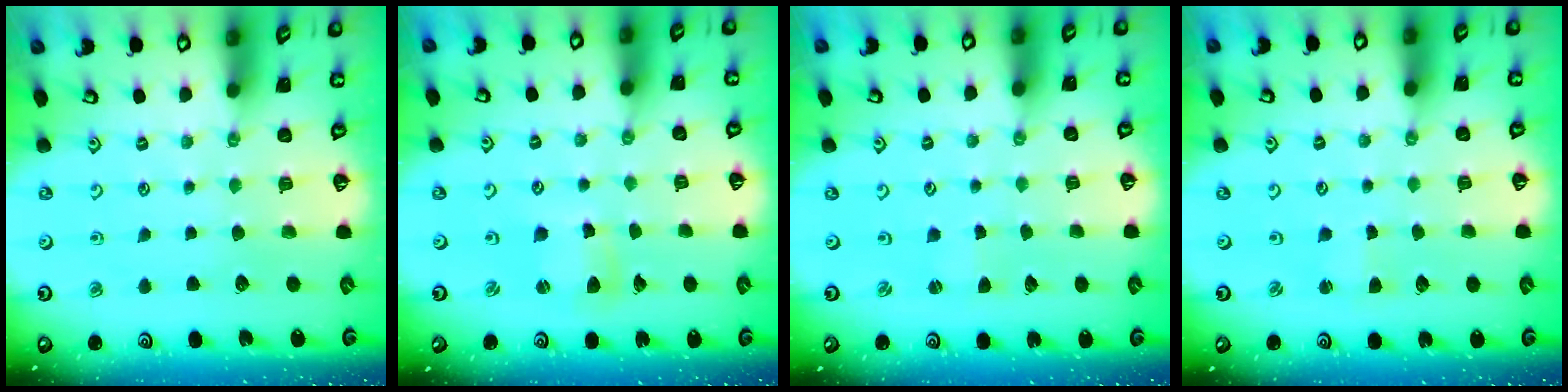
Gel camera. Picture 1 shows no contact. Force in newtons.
{"total": 4.6, "press": 4.5, "slide": 0.5}
{"total": 0.0}
{"total": 1.6, "press": 1.6, "slide": 0.3}